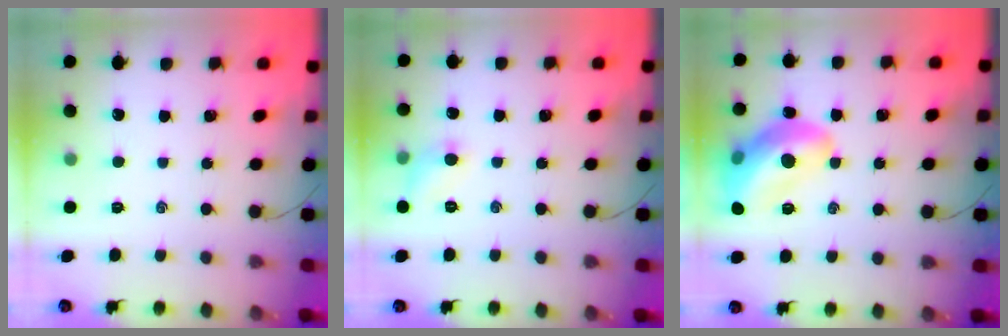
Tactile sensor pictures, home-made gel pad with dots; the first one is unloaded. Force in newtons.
{"total": 5.7, "press": 5.5, "slide": 1.6}
{"total": 15.3, "press": 15.2, "slide": 1.7}